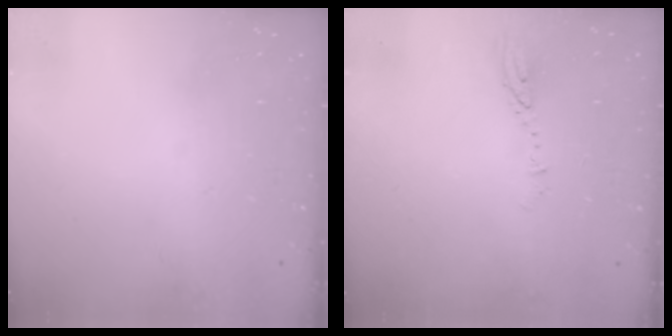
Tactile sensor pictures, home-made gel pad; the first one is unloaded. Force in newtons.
{"total": 3.5, "press": 3.4, "slide": 0.3}